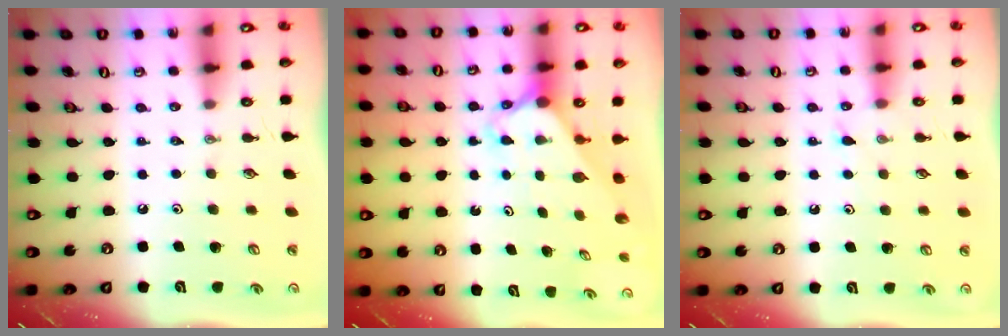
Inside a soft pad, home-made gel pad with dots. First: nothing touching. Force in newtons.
{"total": 2.5, "press": 2.5, "slide": 0.1}
{"total": 4.6, "press": 4.6, "slide": 0.5}